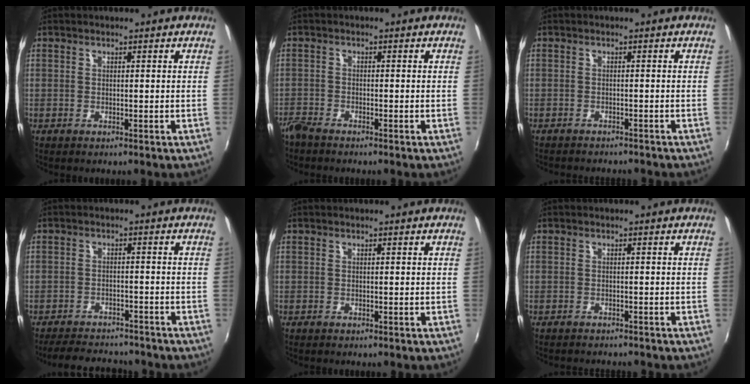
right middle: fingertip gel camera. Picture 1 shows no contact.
{"total": 3.4, "force": [-3.1, 0.7, 1.1], "torque": [-0.033, -0.013, -0.064]}
{"total": 5.0, "force": [-4.6, 1.2, 1.5], "torque": [-0.041, -0.013, -0.066]}
{"total": 10.0, "force": [-8.9, 3.5, 3.0], "torque": [-0.079, 0.010, -0.125]}
{"total": 0.0}
{"total": 2.9, "force": [-2.7, 0.7, 0.7], "torque": [-0.021, -0.012, -0.041]}